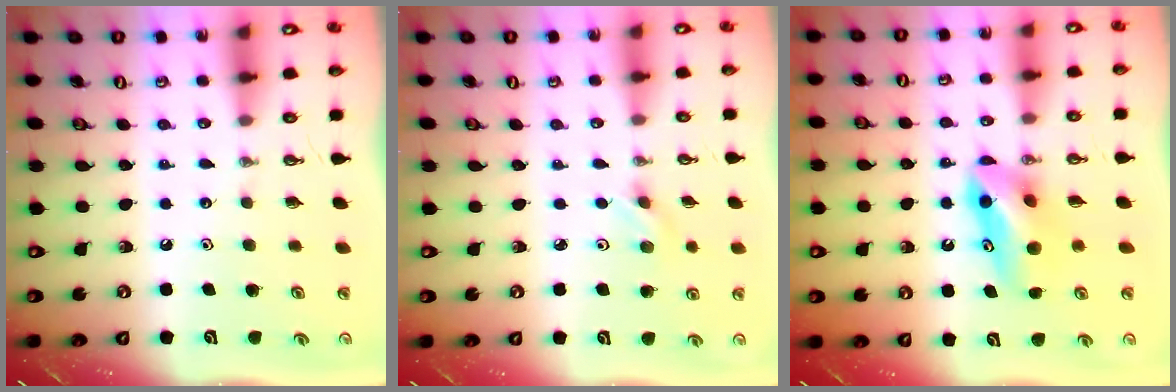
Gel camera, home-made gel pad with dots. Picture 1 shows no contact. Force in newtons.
{"total": 3.3, "press": 2.9, "slide": 1.4}
{"total": 8.5, "press": 8.0, "slide": 3.0}